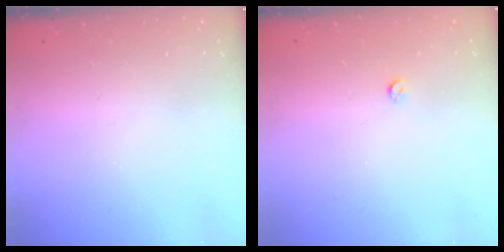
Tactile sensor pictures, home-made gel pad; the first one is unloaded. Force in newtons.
{"total": 2.8, "press": 2.8, "slide": 0.5}